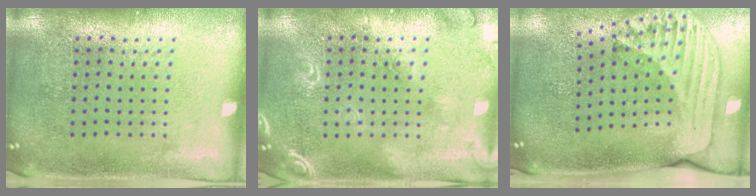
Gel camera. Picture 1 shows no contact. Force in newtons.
{"total": 1.8, "press": 1.7, "slide": 0.2}
{"total": 2.5, "press": 1.8, "slide": 1.7}